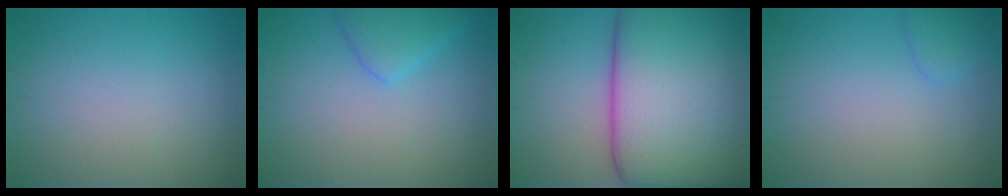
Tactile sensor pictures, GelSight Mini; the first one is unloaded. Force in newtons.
{"total": 2.8, "press": 2.8, "slide": 0.2}
{"total": 20.4, "press": 20.4, "slide": 0.6}
{"total": 1.5, "press": 1.4, "slide": 0.1}